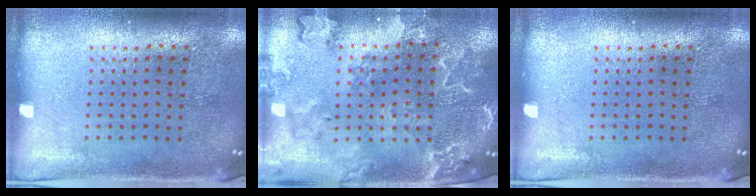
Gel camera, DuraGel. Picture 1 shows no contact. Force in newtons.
{"total": 2.6, "press": 2.5, "slide": 0.9}
{"total": 0.0}